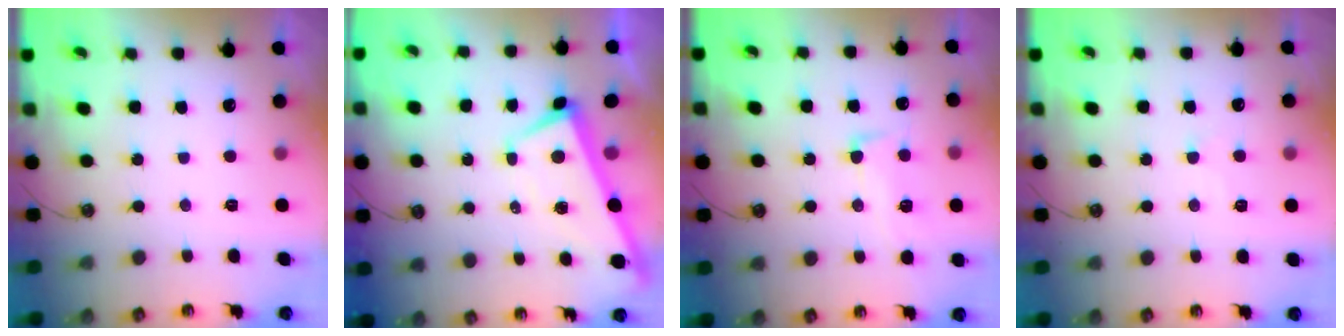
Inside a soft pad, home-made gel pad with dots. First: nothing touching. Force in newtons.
{"total": 2.4, "press": 2.3, "slide": 0.7}
{"total": 3.0, "press": 2.8, "slide": 1.2}
{"total": 1.1, "press": 1.0, "slide": 0.4}